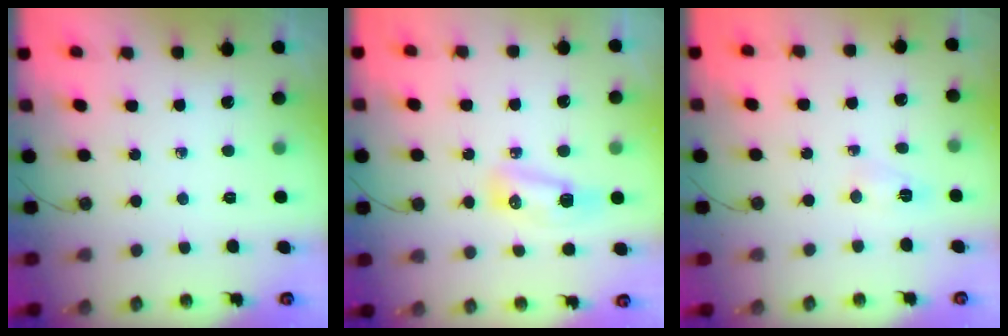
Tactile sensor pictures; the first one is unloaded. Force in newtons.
{"total": 7.9, "press": 7.7, "slide": 1.8}
{"total": 3.1, "press": 2.9, "slide": 1.1}